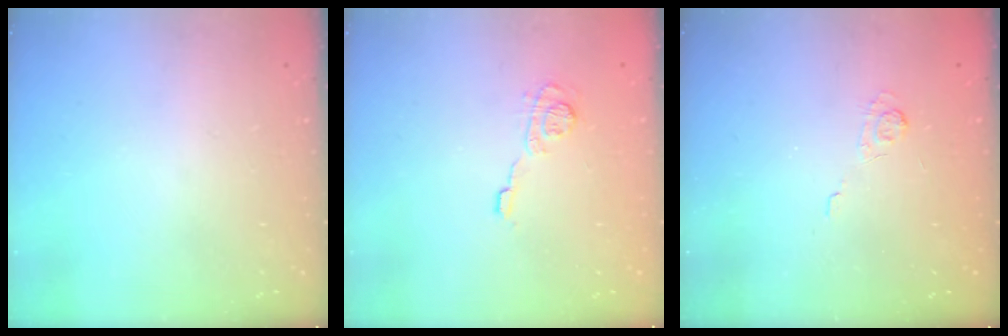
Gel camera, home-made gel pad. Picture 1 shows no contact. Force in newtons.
{"total": 8.8, "press": 8.7, "slide": 0.9}
{"total": 2.0, "press": 1.3, "slide": 1.5}